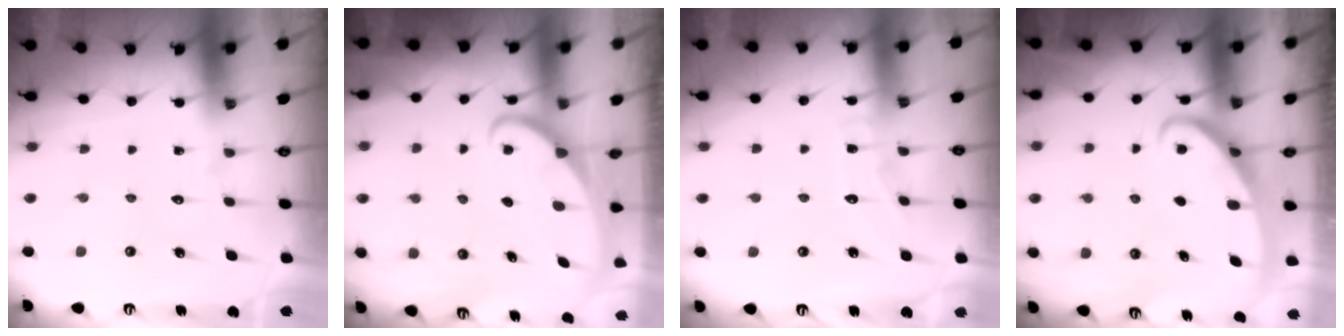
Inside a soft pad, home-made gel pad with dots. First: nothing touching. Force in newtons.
{"total": 1.6, "press": 1.6, "slide": 0.1}
{"total": 4.5, "press": 4.5, "slide": 0.6}
{"total": 2.5, "press": 2.5, "slide": 0.5}